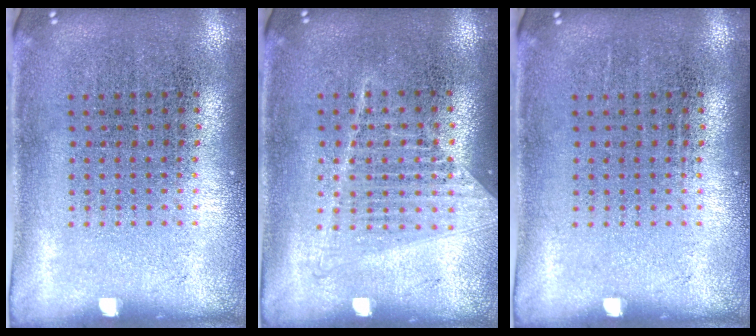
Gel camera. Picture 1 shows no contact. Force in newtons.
{"total": 1.2, "press": 1.1, "slide": 0.4}
{"total": 0.0}